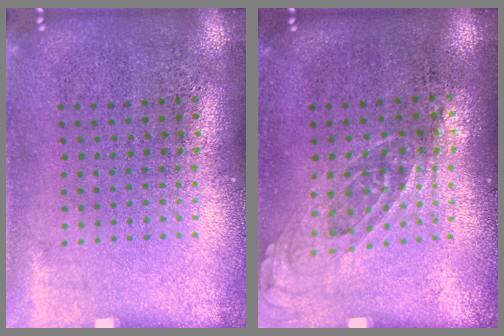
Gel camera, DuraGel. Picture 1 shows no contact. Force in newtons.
{"total": 0.8, "press": 0.7, "slide": 0.3}